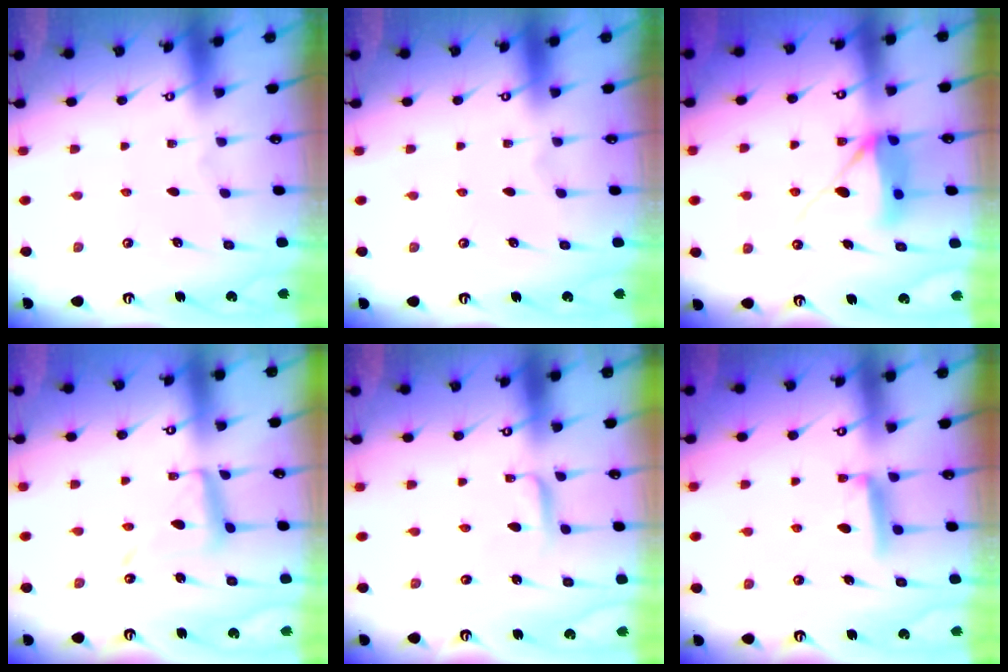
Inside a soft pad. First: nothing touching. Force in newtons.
{"total": 0.0}
{"total": 10.6, "press": 10.5, "slide": 1.6}
{"total": 12.2, "press": 12.1, "slide": 1.2}
{"total": 3.0, "press": 3.0, "slide": 0.4}
{"total": 6.0, "press": 5.9, "slide": 0.7}